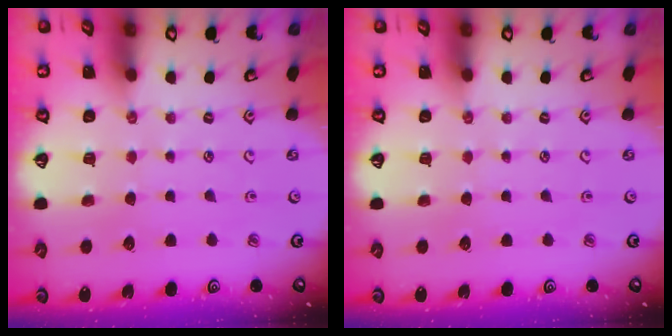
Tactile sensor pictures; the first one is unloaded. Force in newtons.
{"total": 0.0}